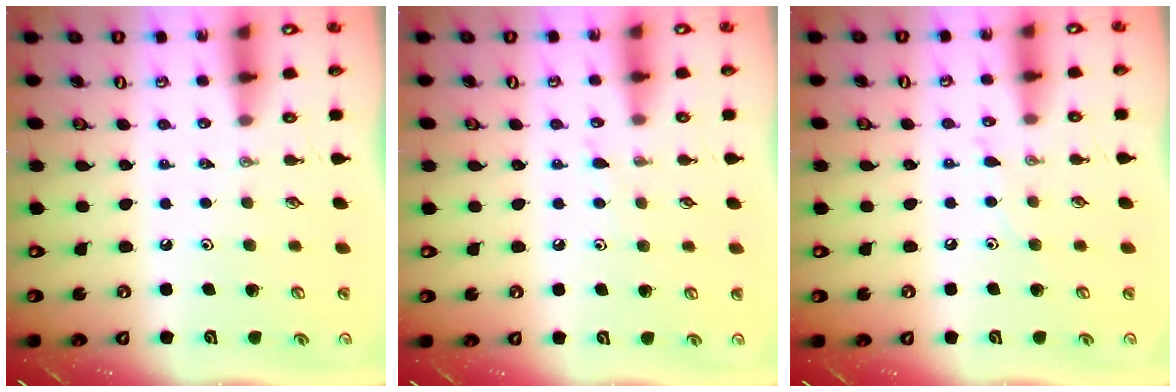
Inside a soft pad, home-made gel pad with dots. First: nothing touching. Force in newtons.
{"total": 2.7, "press": 2.7, "slide": 0.3}
{"total": 6.3, "press": 6.2, "slide": 0.7}